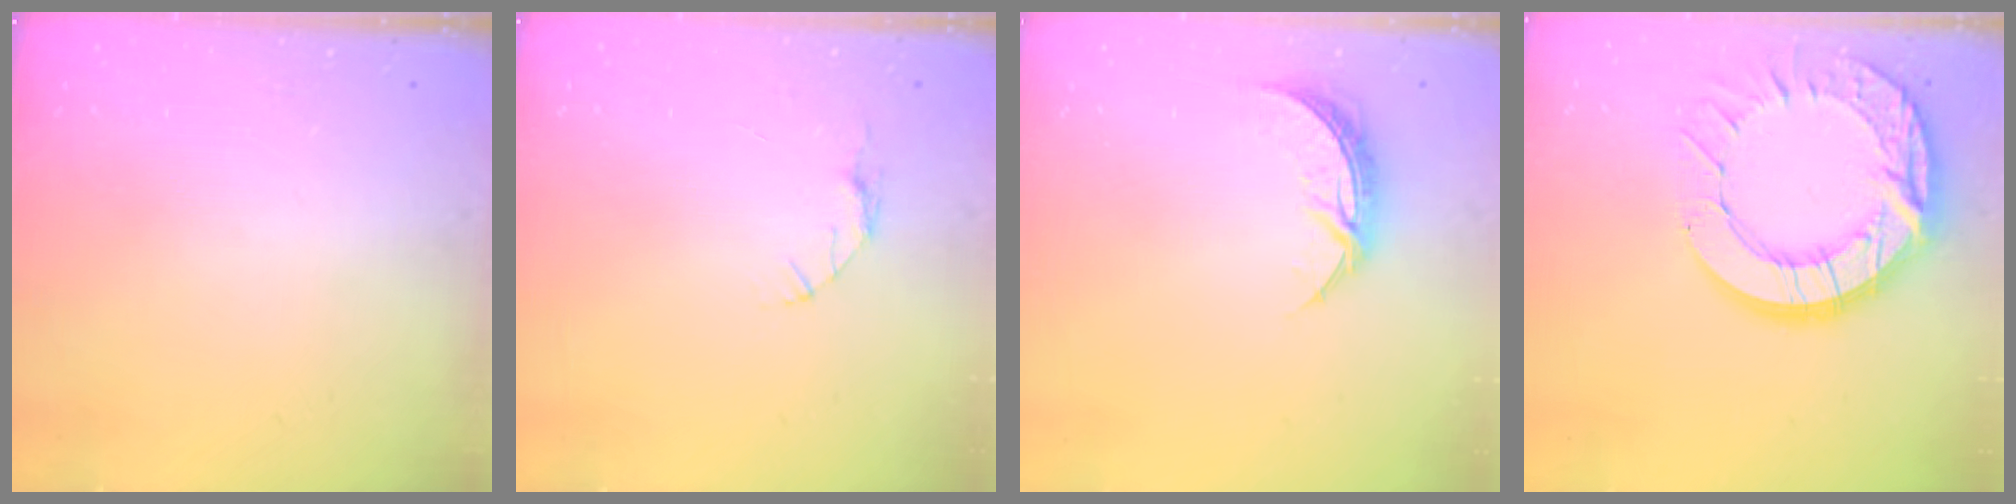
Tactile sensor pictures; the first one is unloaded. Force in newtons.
{"total": 3.2, "press": 3.2, "slide": 0.4}
{"total": 6.8, "press": 6.8, "slide": 0.3}
{"total": 22.1, "press": 22.0, "slide": 2.0}